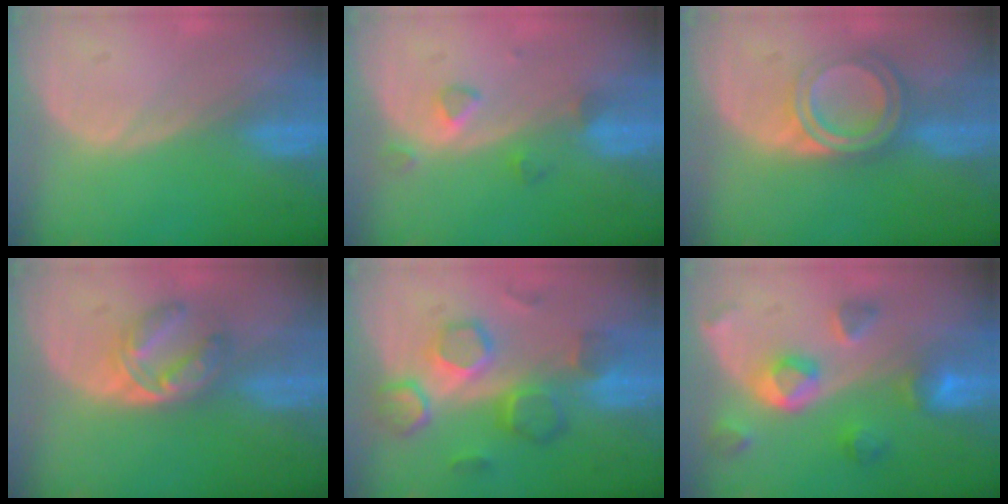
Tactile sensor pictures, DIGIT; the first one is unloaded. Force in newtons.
{"total": 3.0, "press": 2.8, "slide": 0.9}
{"total": 6.2, "press": 5.3, "slide": 3.3}
{"total": 5.4, "press": 5.3, "slide": 1.2}
{"total": 8.4, "press": 8.3, "slide": 1.4}
{"total": 7.7, "press": 6.8, "slide": 3.5}